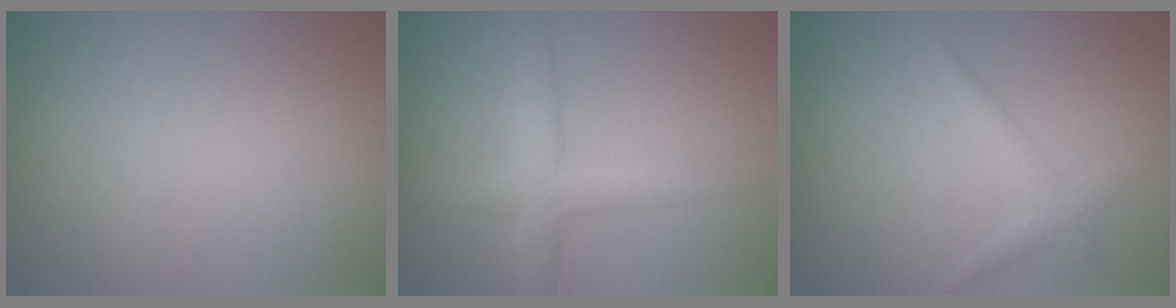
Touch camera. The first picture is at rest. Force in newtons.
{"total": 3.0, "press": 3.0, "slide": 0.1}
{"total": 1.6, "press": 1.6, "slide": 0.0}